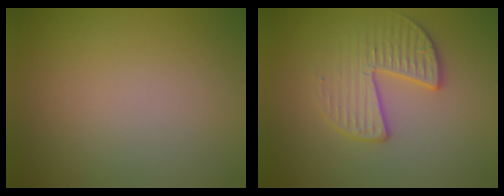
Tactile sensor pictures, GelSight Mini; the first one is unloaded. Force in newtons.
{"total": 3.3, "press": 3.0, "slide": 1.3}